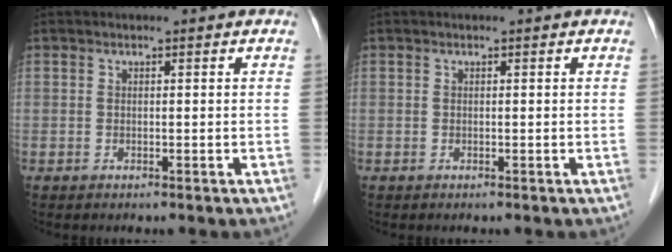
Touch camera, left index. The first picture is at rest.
{"total": 0.0}